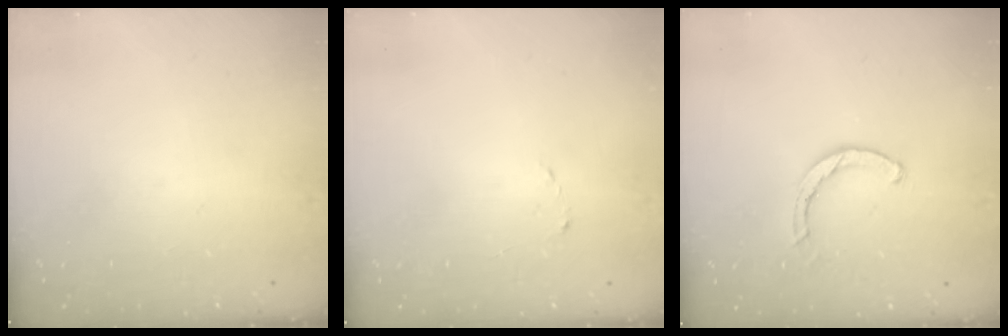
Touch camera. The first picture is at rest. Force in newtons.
{"total": 1.5, "press": 1.5, "slide": 0.2}
{"total": 2.4, "press": 2.4, "slide": 0.1}